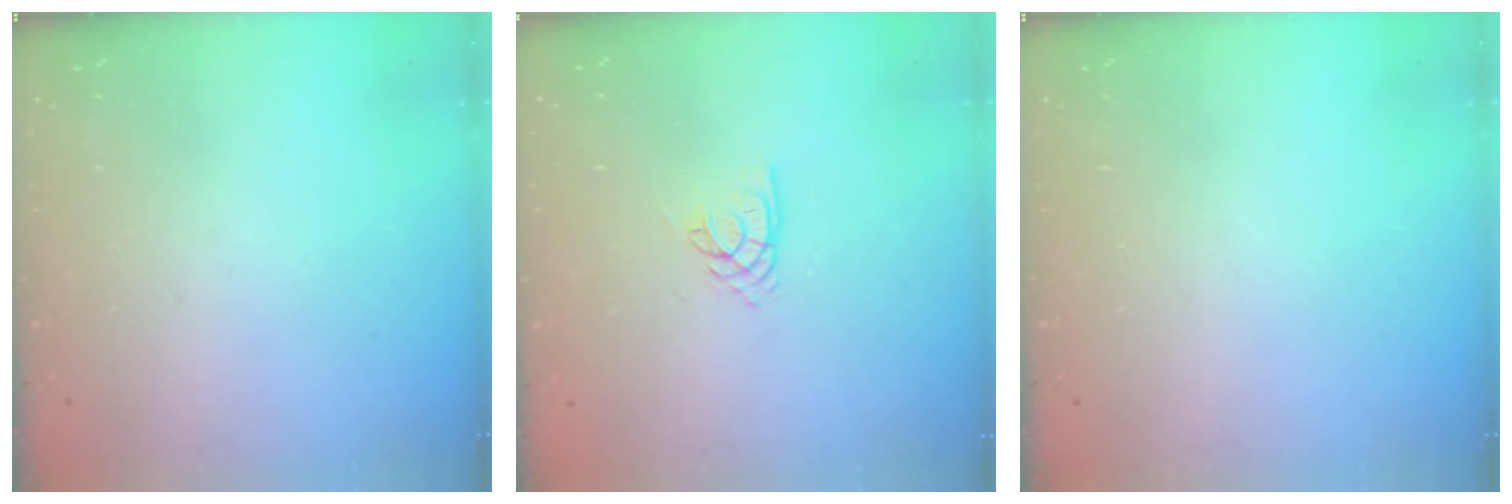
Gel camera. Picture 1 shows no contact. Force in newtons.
{"total": 2.1, "press": 2.1, "slide": 0.1}
{"total": 0.0}